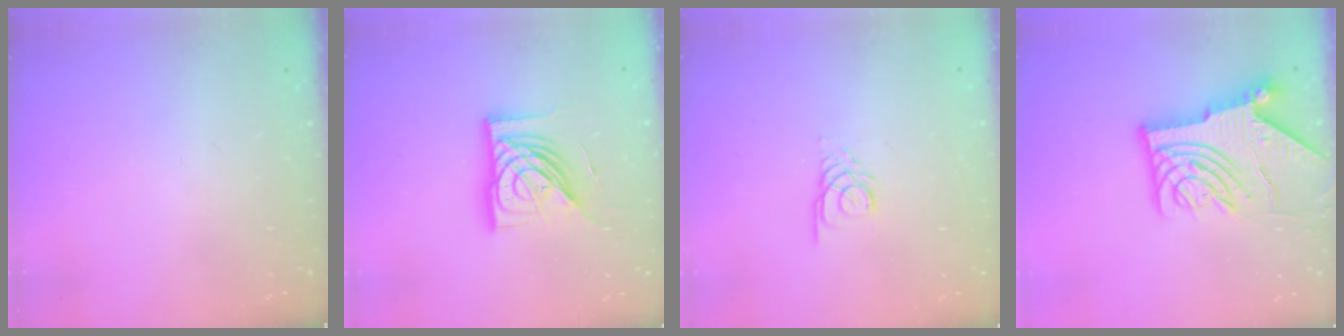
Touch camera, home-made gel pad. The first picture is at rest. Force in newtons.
{"total": 16.5, "press": 16.3, "slide": 2.1}
{"total": 4.8, "press": 4.8, "slide": 0.3}
{"total": 12.2, "press": 12.1, "slide": 1.5}